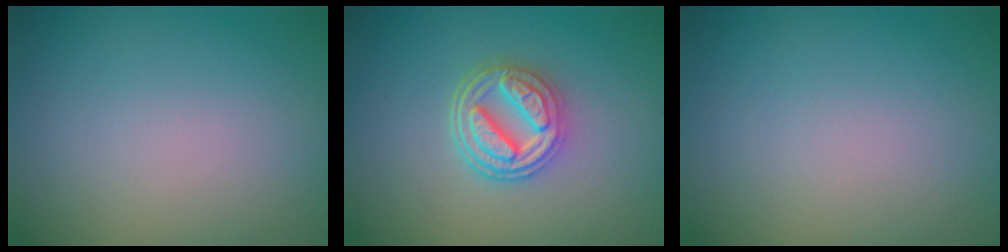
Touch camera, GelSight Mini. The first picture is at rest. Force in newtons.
{"total": 4.2, "press": 3.5, "slide": 2.3}
{"total": 0.0}